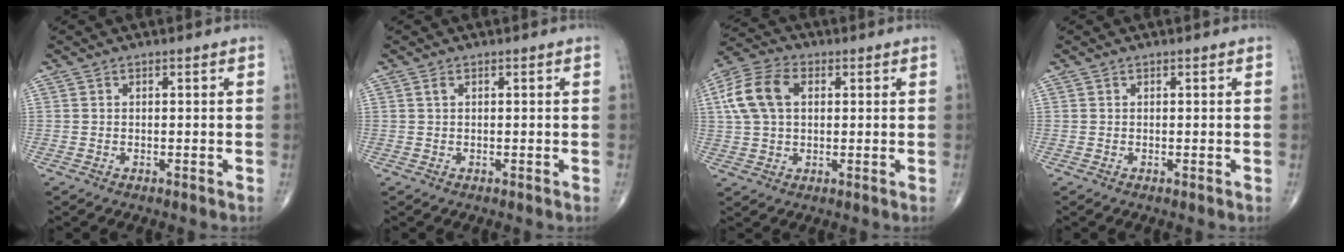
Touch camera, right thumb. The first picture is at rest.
{"total": 0.6, "force": [0.3, 0.3, 0.5], "torque": [-0.010, 0.006, 0.005]}
{"total": 10.9, "force": [2.4, 7.2, 7.8], "torque": [-0.158, 0.021, 0.041]}
{"total": 0.0}